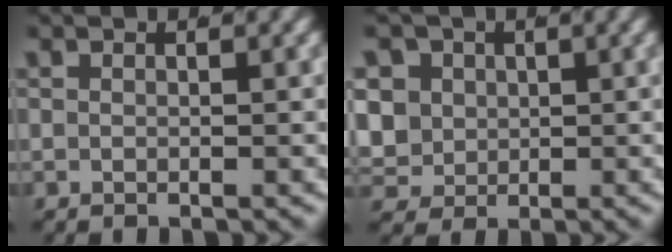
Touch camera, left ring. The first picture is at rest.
{"total": 8.8, "force": [0.3, 8.1, 3.4], "torque": [-0.103, -0.029, 0.009]}